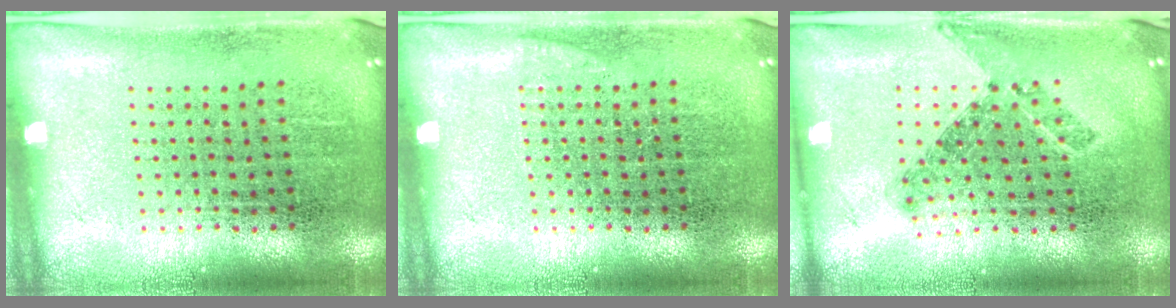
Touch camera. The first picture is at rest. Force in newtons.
{"total": 0.7, "press": 0.7, "slide": 0.2}
{"total": 0.8, "press": 0.8, "slide": 0.3}